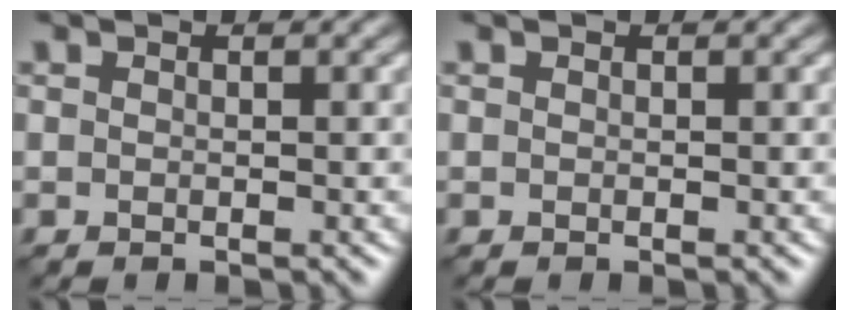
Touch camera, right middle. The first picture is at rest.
{"total": 0.0}